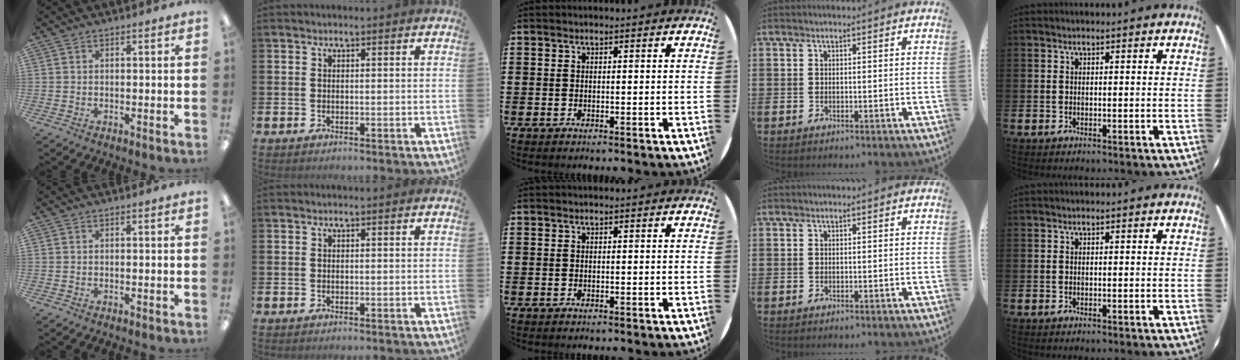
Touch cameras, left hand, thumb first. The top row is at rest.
{}